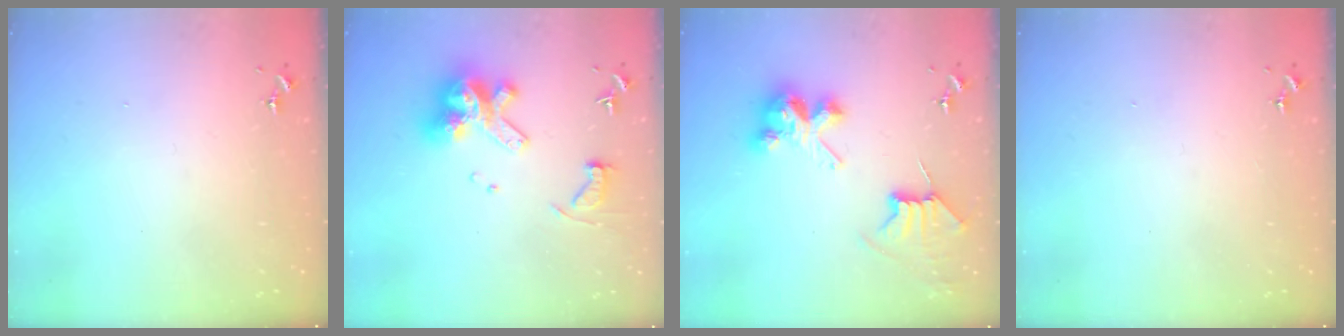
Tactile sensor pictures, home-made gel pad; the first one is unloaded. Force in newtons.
{"total": 13.8, "press": 13.7, "slide": 1.3}
{"total": 8.9, "press": 8.8, "slide": 0.7}
{"total": 0.0}